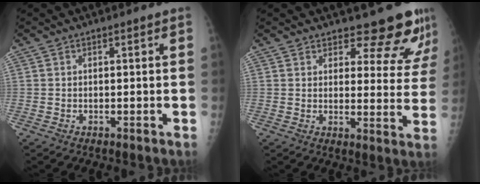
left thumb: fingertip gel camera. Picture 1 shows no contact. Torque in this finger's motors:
{"motor_torque": [0.17, 0.14, -0.28, -0.24, 0.11]}